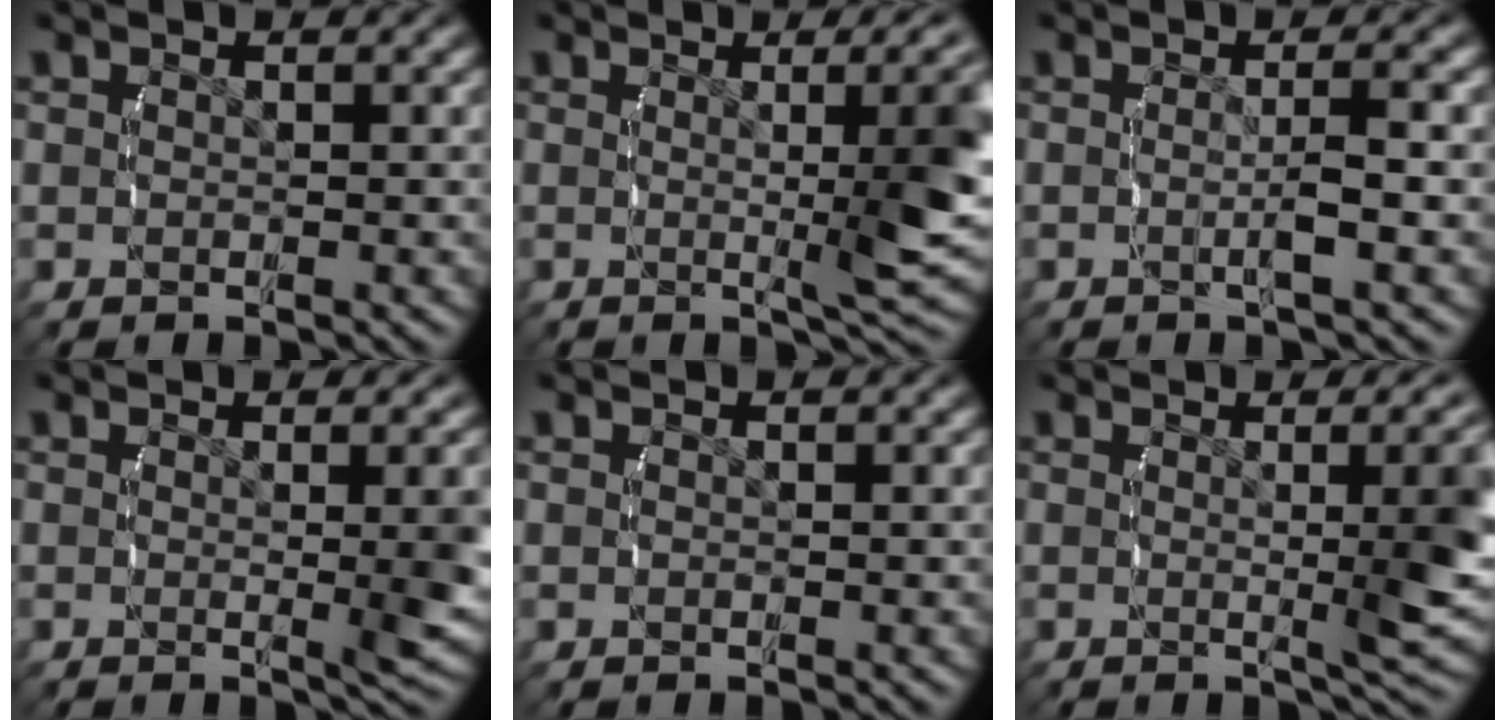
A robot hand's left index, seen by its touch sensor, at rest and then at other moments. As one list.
[{"total": 8.2, "force": [1.1, 1.6, 8.0], "torque": [-0.088, 0.007, 0.012]}, {"total": 2.1, "force": [-0.4, -0.4, 2.1], "torque": [-0.032, 0.000, -0.007]}, {"total": 4.1, "force": [0.0, 0.2, 4.1], "torque": [-0.050, -0.006, 0.000]}, {"total": 0.0}, {"total": 7.0, "force": [0.6, 1.2, 6.8], "torque": [-0.074, 0.005, 0.005]}]